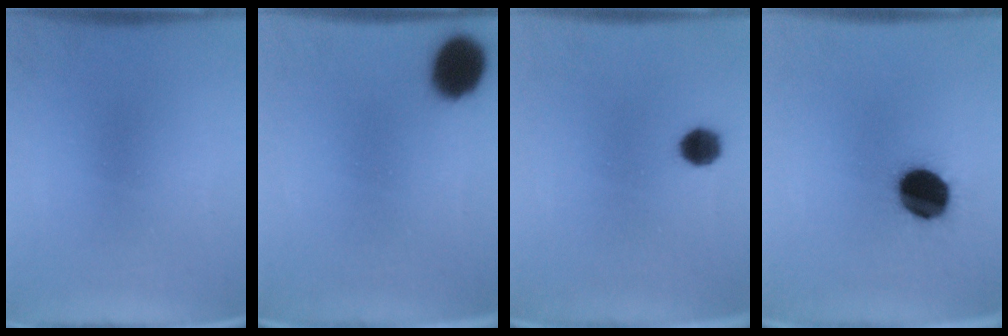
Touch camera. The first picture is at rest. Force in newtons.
{"total": 11.5}
{"total": 4.3}
{"total": 13.4}